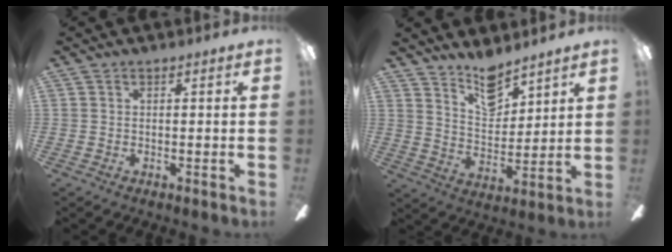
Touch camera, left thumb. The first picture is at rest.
{"total": 10.3, "force": [8.5, 4.1, 4.1], "torque": [-0.060, -0.053, 0.153]}